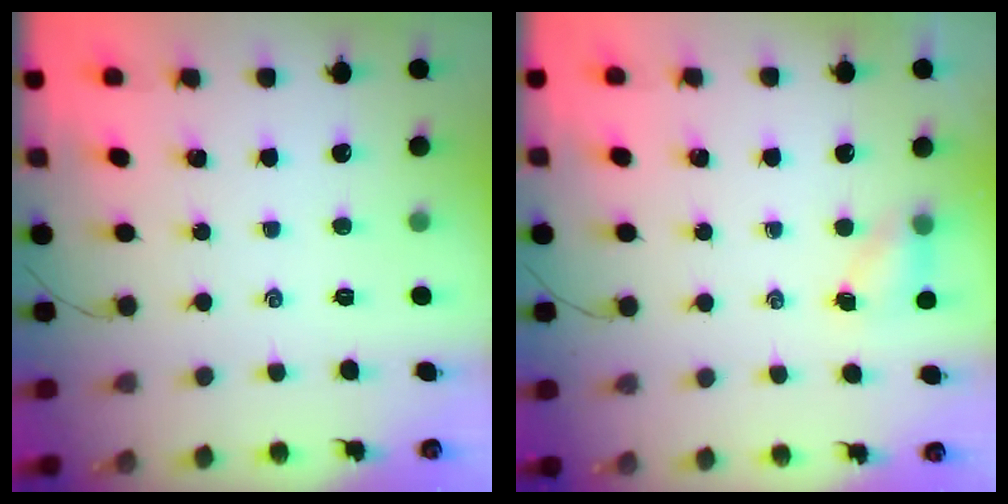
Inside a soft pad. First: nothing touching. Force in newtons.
{"total": 4.9, "press": 4.8, "slide": 1.2}